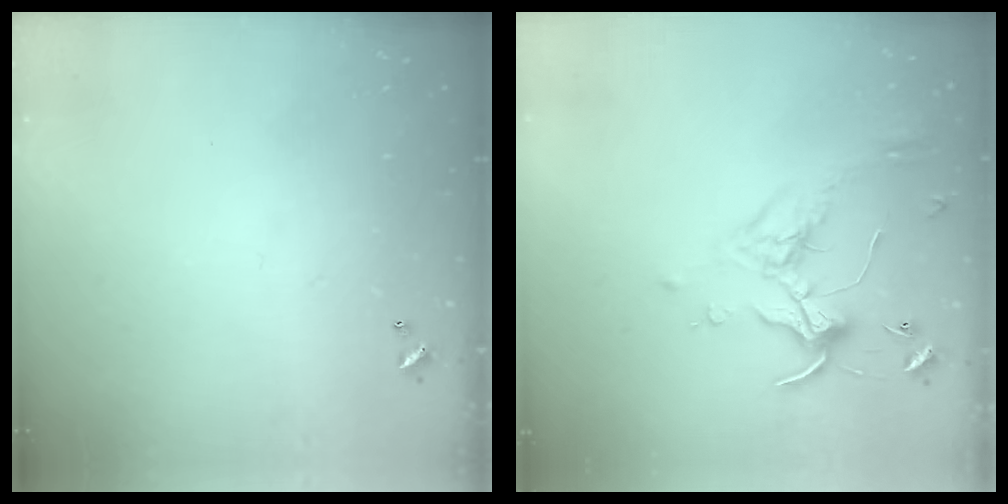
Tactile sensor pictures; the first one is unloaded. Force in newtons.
{"total": 0.5, "press": 0.4, "slide": 0.4}